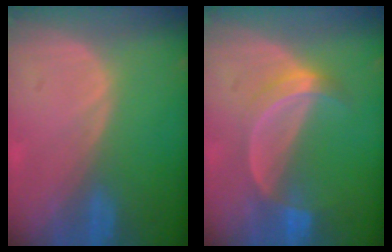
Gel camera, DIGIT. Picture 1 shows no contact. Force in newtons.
{"total": 5.2, "press": 4.9, "slide": 1.6}